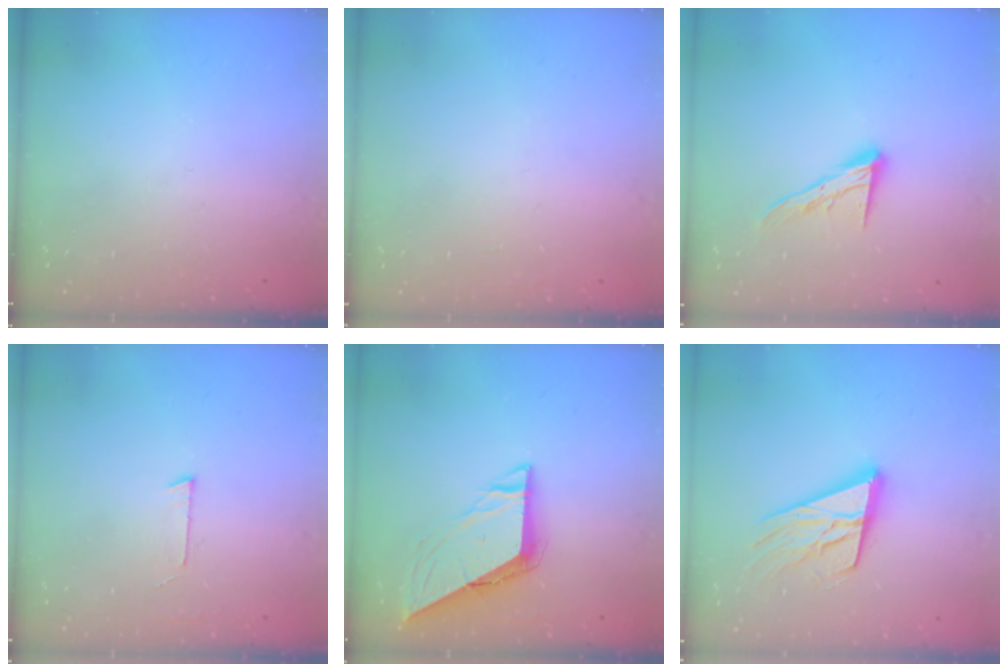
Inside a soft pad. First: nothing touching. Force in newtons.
{"total": 0.9, "press": 0.9, "slide": 0.0}
{"total": 12.0, "press": 12.0, "slide": 1.0}
{"total": 2.7, "press": 2.7, "slide": 0.2}
{"total": 8.0, "press": 8.0, "slide": 0.5}
{"total": 18.2, "press": 17.7, "slide": 4.2}